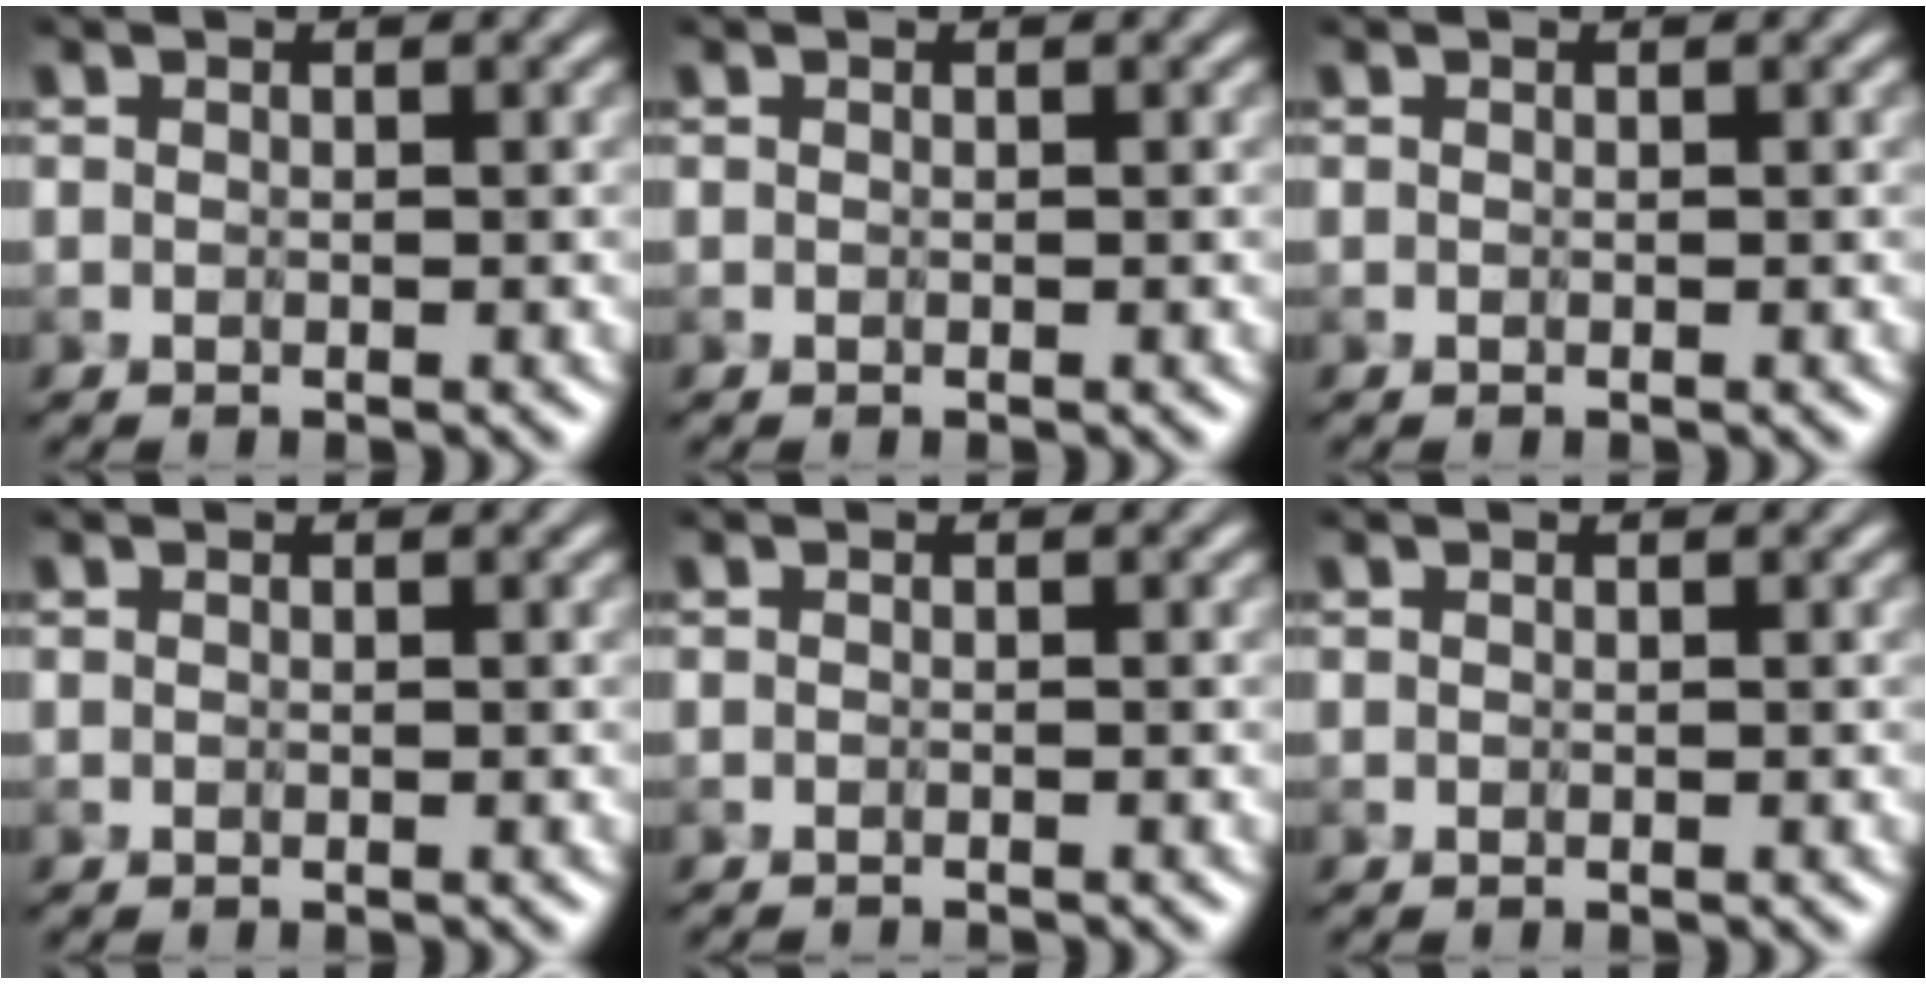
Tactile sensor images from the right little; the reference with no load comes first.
{"total": 0.0}
{"total": 0.0}
{"total": 0.0}
{"total": 0.9, "force": [-0.8, -0.1, 0.0], "torque": [0.002, -0.004, -0.014]}
{"total": 0.0}